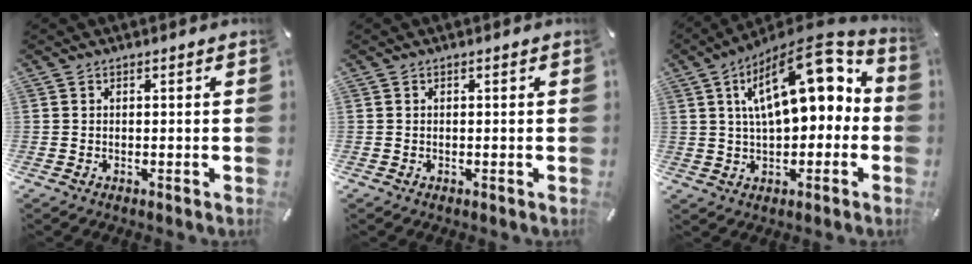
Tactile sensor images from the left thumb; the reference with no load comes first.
{"total": 0.0}
{"total": 17.8, "force": [6.4, 8.5, 14.3], "torque": [-0.214, -0.031, 0.109]}